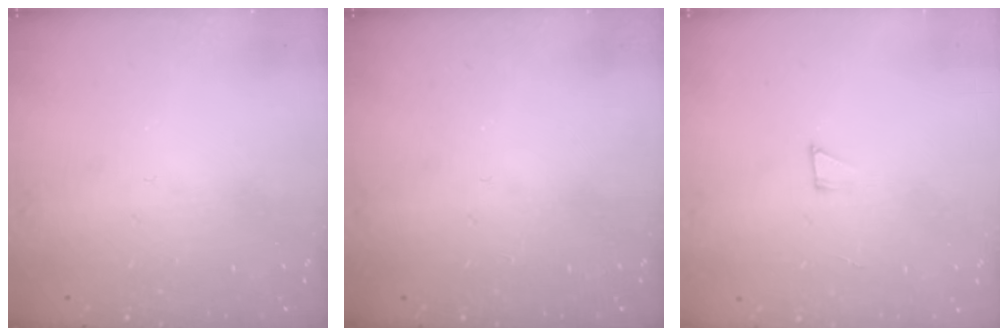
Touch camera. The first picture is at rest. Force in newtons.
{"total": 0.0}
{"total": 1.9, "press": 1.9, "slide": 0.1}